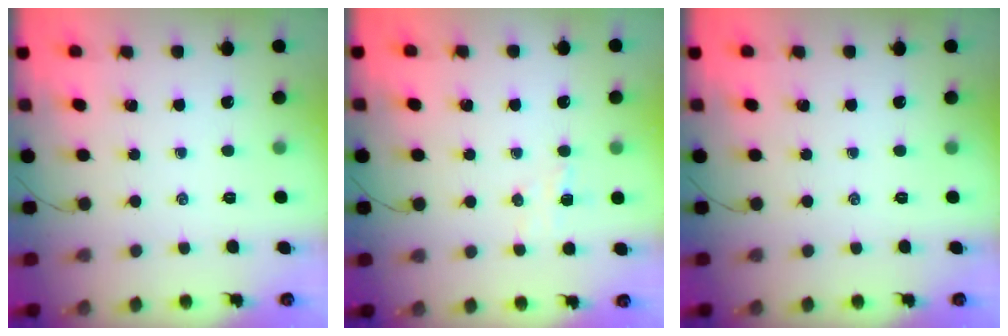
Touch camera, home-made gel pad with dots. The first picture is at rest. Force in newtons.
{"total": 3.9, "press": 3.8, "slide": 0.8}
{"total": 0.0}